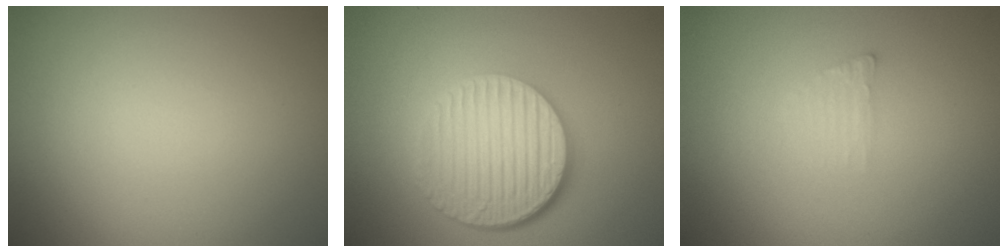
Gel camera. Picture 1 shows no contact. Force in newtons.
{"total": 6.6, "press": 4.4, "slide": 4.9}
{"total": 1.0, "press": 1.0, "slide": 0.2}